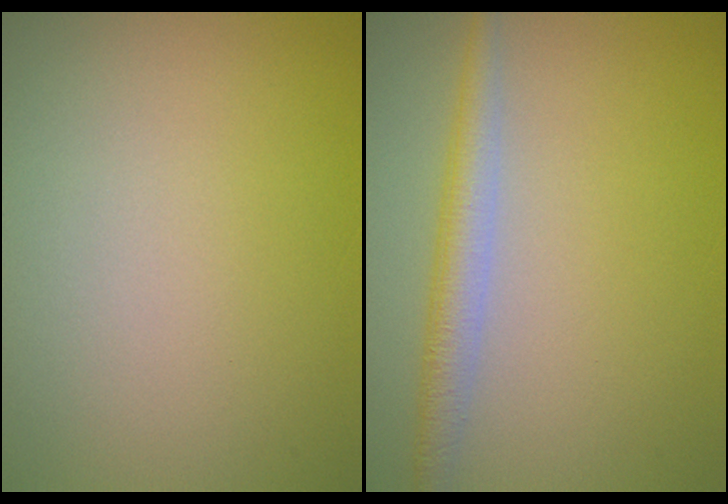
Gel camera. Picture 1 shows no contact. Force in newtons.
{"total": 2.7, "press": 2.7, "slide": 0.1}